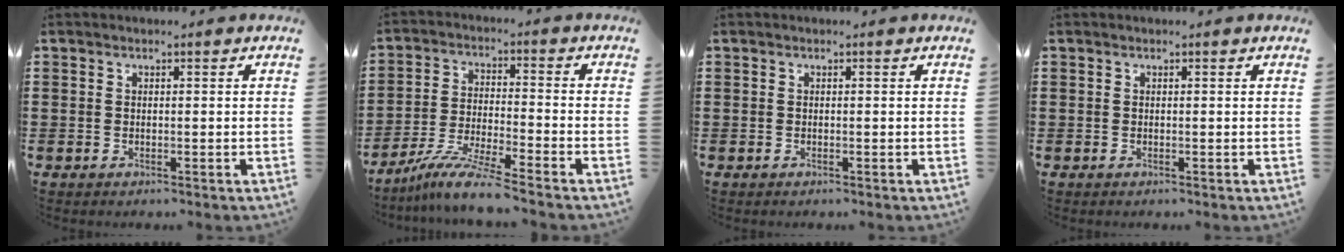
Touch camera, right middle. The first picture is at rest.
{"total": 7.5, "force": [-6.5, -0.2, 3.8], "torque": [-0.083, -0.013, -0.126]}
{"total": 0.0}
{"total": 0.0}